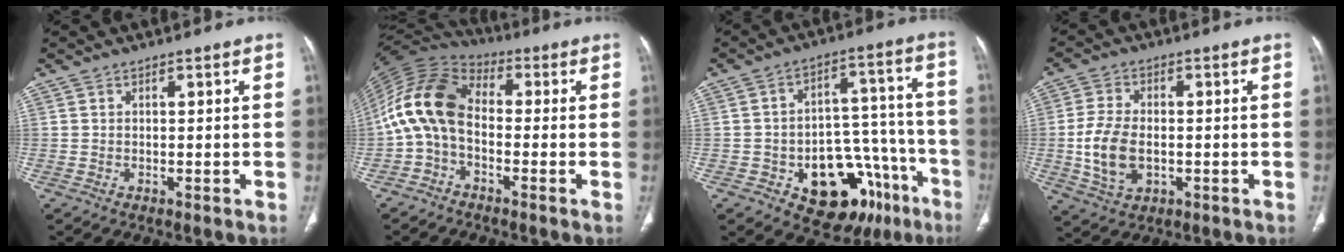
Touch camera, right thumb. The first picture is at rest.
{"total": 13.4, "force": [-1.4, 8.6, 10.3], "torque": [-0.202, 0.047, -0.043]}
{"total": 19.7, "force": [-9.9, 11.7, 12.4], "torque": [-0.109, 0.088, -0.127]}
{"total": 9.5, "force": [-1.3, 6.0, 7.2], "torque": [-0.143, 0.003, -0.020]}